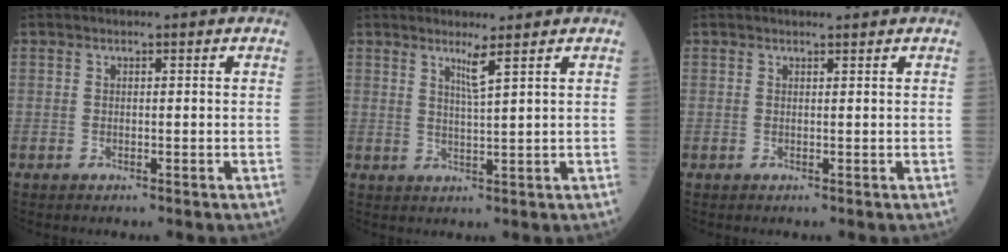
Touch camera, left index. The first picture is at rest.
{"total": 2.6, "force": [1.8, -0.8, 1.8], "torque": [-0.035, -0.012, 0.036]}
{"total": 1.1, "force": [1.0, -0.2, 0.1], "torque": [-0.008, -0.001, 0.016]}